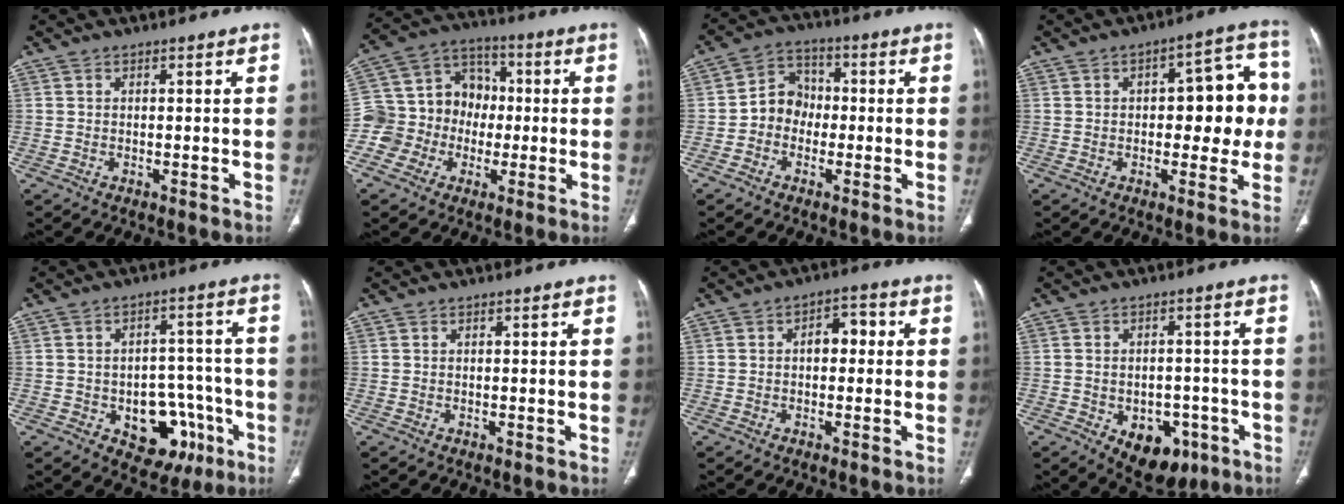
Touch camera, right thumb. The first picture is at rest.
{"total": 14.6, "force": [-2.6, 13.3, 5.4], "torque": [-0.075, 0.060, -0.046]}
{"total": 6.7, "force": [-1.3, 5.8, 3.0], "torque": [-0.023, 0.029, -0.038]}
{"total": 12.5, "force": [0.6, 6.3, 10.8], "torque": [-0.086, 0.032, 0.004]}
{"total": 12.6, "force": [-4.7, 8.6, 8.0], "torque": [-0.060, 0.039, -0.052]}
{"total": 0.0}
{"total": 4.9, "force": [0.3, 3.1, 3.8], "torque": [-0.039, 0.020, -0.002]}
{"total": 10.4, "force": [-4.4, 7.0, 6.3], "torque": [-0.056, 0.023, -0.046]}